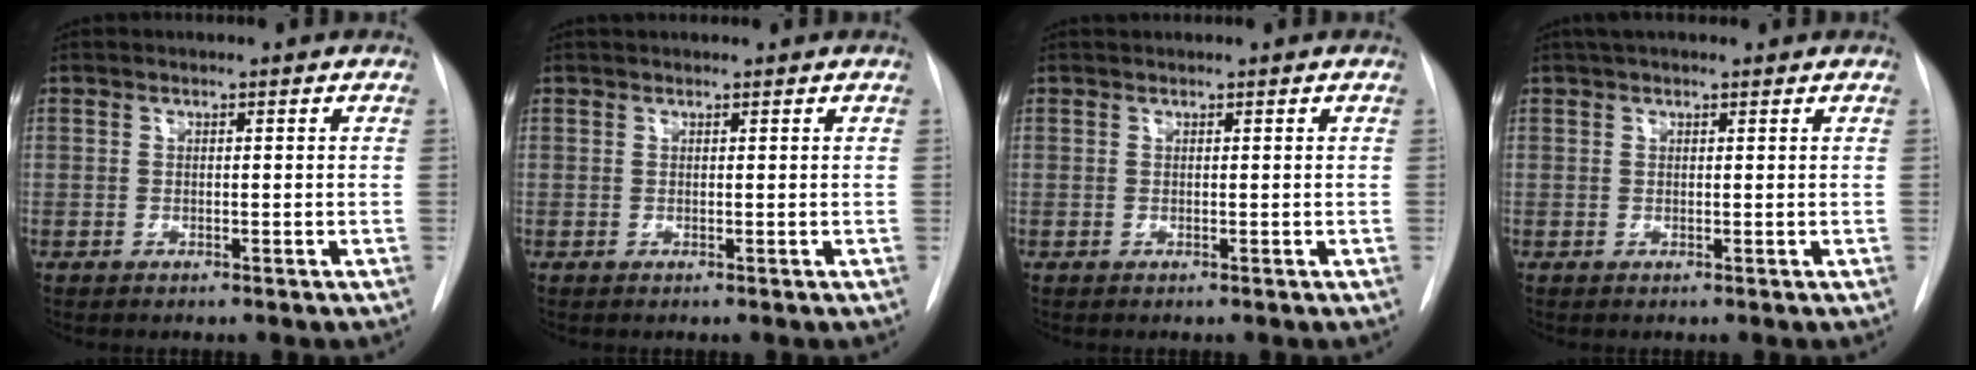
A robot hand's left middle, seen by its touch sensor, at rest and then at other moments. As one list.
[{"total": 1.6, "force": [1.5, 0.3, 0.5], "torque": [-0.007, 0.024, 0.024]}, {"total": 0.6, "force": [0.6, 0.0, 0.0], "torque": [-0.004, 0.013, 0.013]}, {"total": 3.8, "force": [3.0, 1.2, 2.0], "torque": [-0.029, 0.032, 0.047]}]